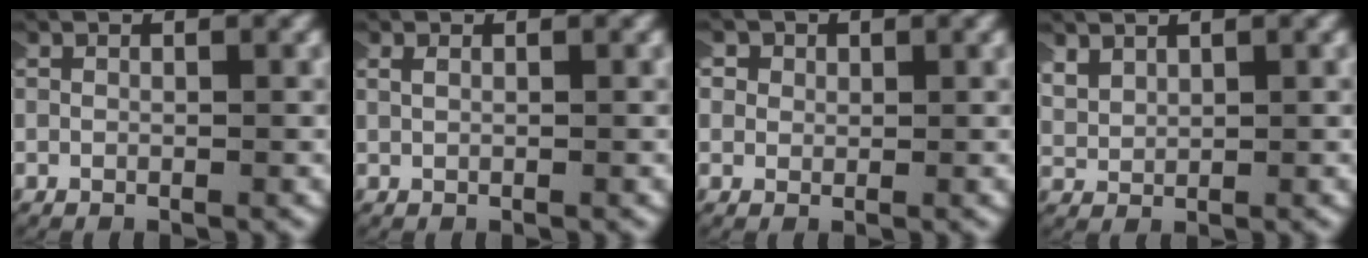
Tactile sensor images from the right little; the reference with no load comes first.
{"total": 0.7, "force": [0.5, 0.1, 0.5], "torque": [-0.010, -0.001, 0.013]}
{"total": 2.7, "force": [0.4, 2.6, 0.7], "torque": [-0.032, 0.002, -0.002]}
{"total": 2.4, "force": [1.6, 1.4, 1.1], "torque": [-0.035, -0.006, 0.039]}